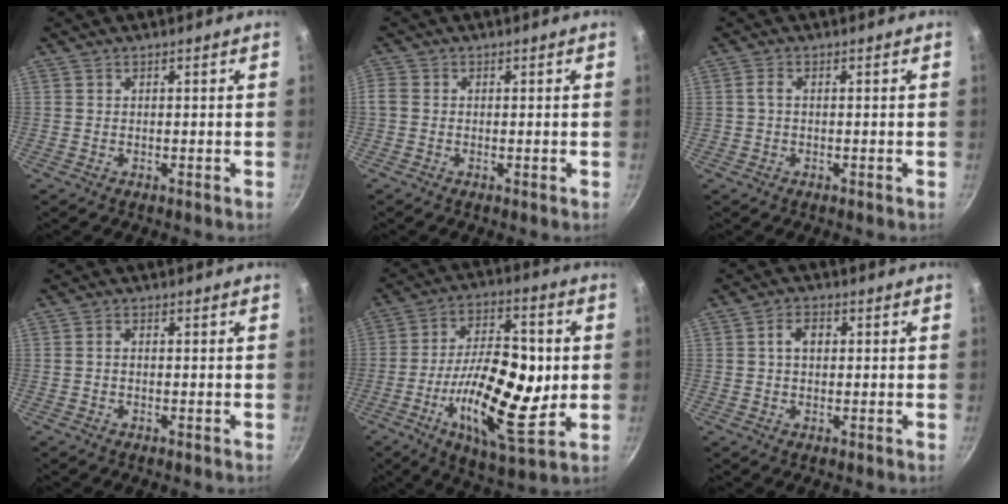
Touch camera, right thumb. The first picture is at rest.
{"total": 2.3, "force": [-0.4, 1.9, 1.2], "torque": [-0.025, 0.005, -0.013]}
{"total": 1.8, "force": [-0.1, 0.7, 1.6], "torque": [-0.042, 0.007, -0.002]}
{"total": 1.3, "force": [-0.2, 0.9, 1.0], "torque": [-0.018, 0.008, -0.005]}
{"total": 21.6, "force": [-2.8, 9.1, 19.4], "torque": [-0.308, 0.003, -0.052]}
{"total": 3.8, "force": [0.5, 2.7, 2.6], "torque": [-0.031, 0.009, 0.005]}